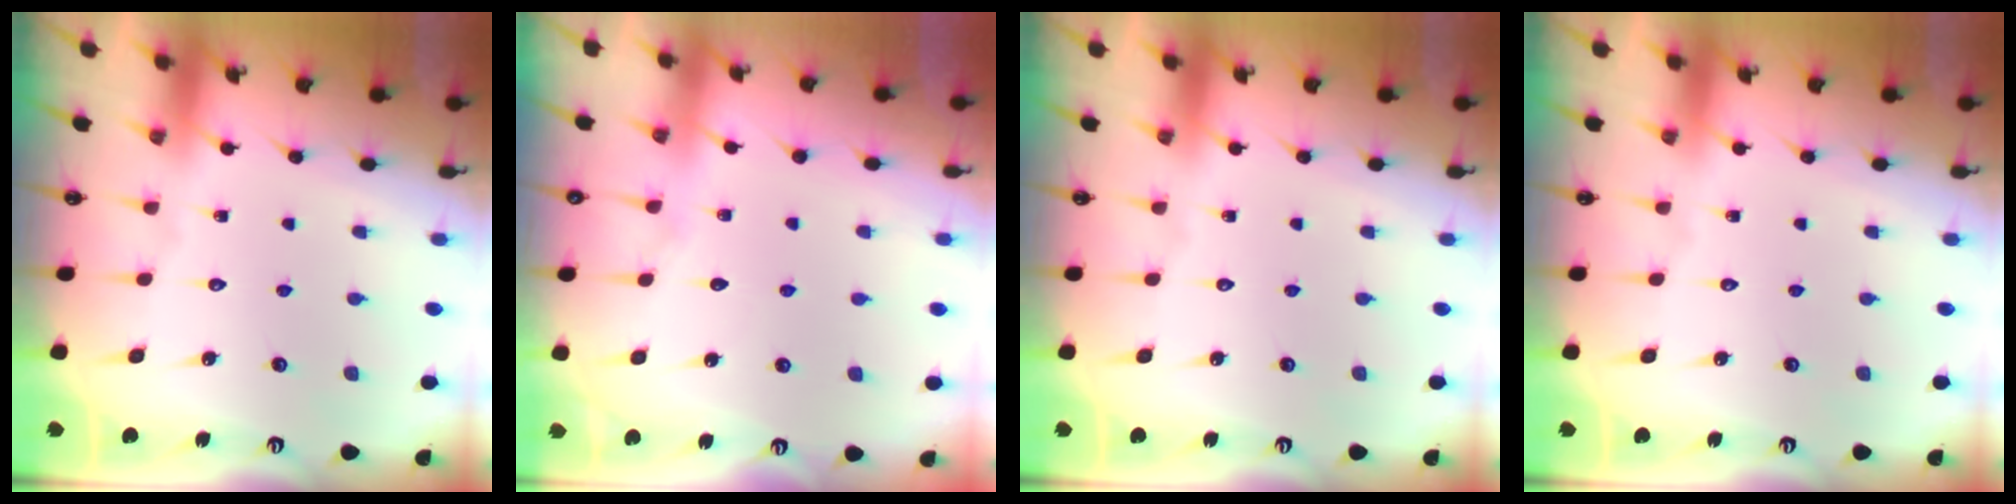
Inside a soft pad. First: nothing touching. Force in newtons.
{"total": 5.4, "press": 5.4, "slide": 0.8}
{"total": 0.0}
{"total": 0.0}